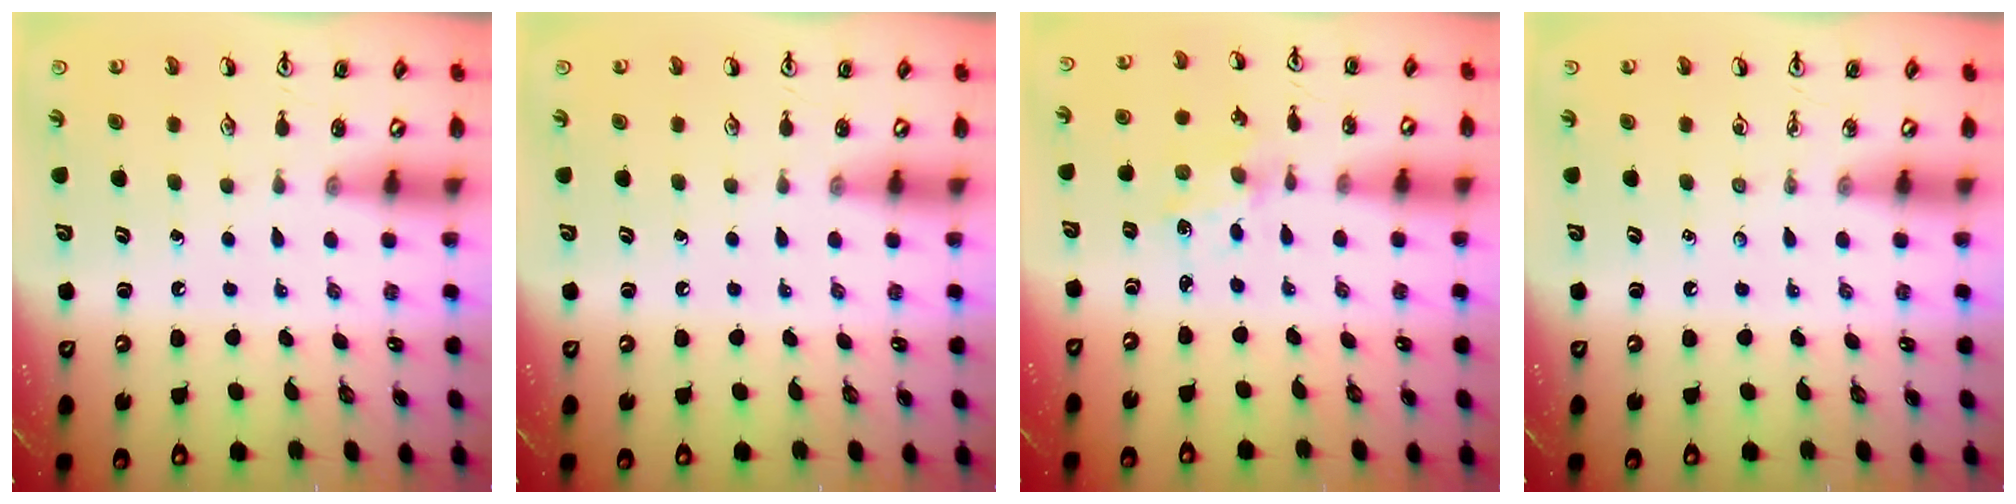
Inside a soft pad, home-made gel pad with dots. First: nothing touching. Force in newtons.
{"total": 0.0}
{"total": 1.1, "press": 1.1, "slide": 0.3}
{"total": 0.0}